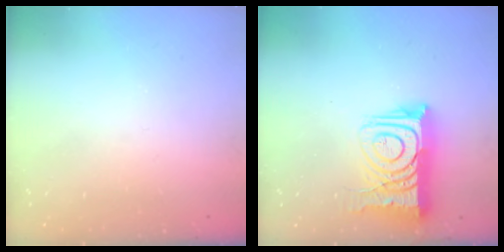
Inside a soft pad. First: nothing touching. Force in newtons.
{"total": 16.4, "press": 16.3, "slide": 1.6}